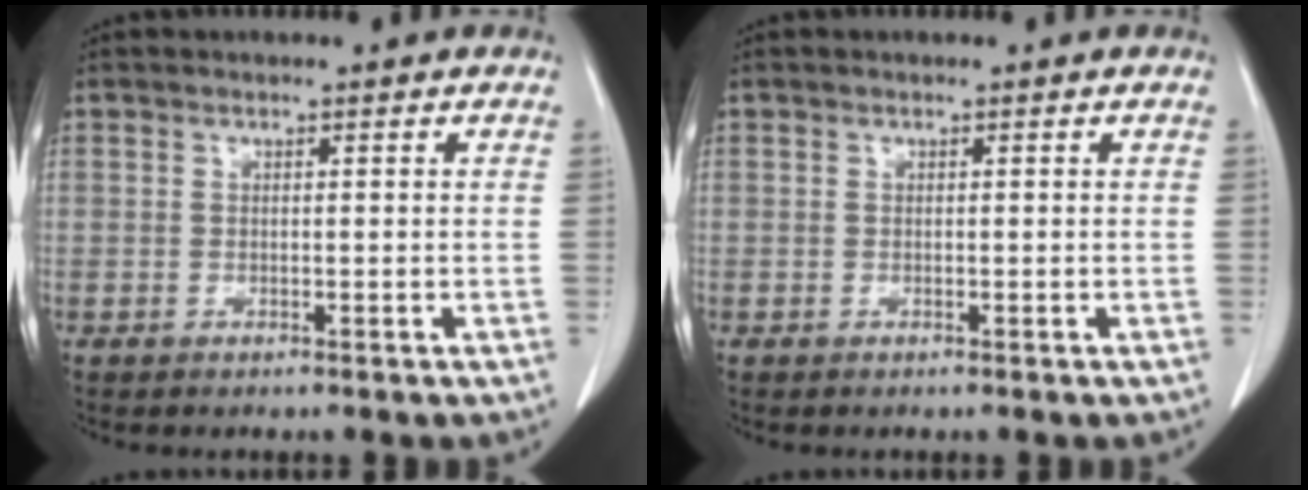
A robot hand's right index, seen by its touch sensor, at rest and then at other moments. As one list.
[{"total": 0.0}]